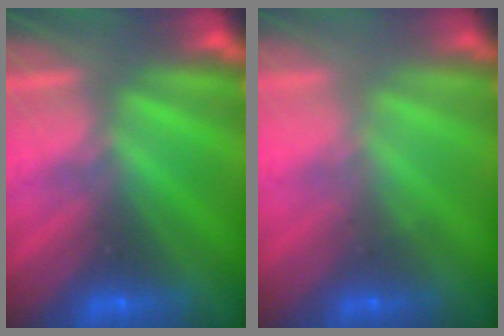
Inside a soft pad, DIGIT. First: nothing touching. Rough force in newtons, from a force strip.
{"total": 2.3}